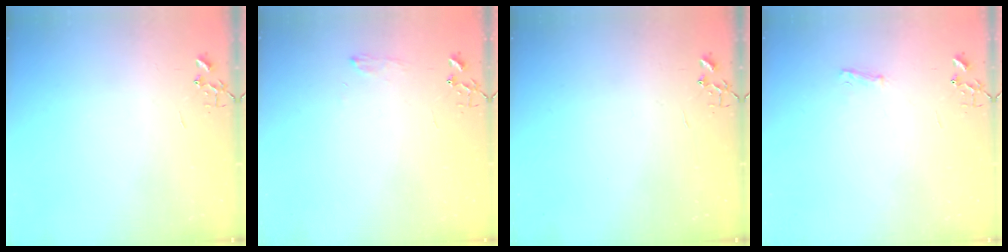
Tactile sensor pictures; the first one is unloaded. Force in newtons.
{"total": 6.3, "press": 6.2, "slide": 0.8}
{"total": 0.0}
{"total": 5.5, "press": 5.5, "slide": 0.7}